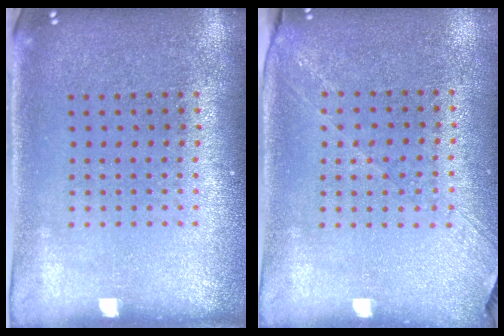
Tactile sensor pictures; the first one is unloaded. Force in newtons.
{"total": 1.2, "press": 1.1, "slide": 0.6}